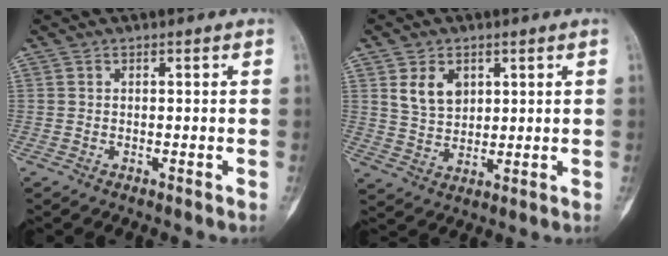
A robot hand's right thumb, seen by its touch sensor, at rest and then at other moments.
{"total": 6.6, "force": [2.7, 4.7, 3.8], "torque": [-0.048, -0.017, 0.056]}